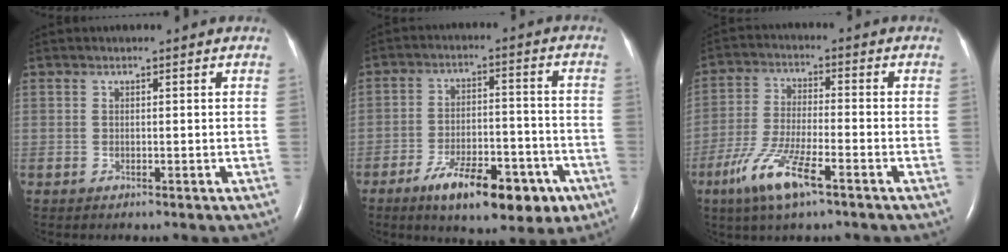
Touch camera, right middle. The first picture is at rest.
{"total": 13.7, "force": [-7.9, 5.0, 10.0], "torque": [-0.147, 0.005, -0.113]}
{"total": 9.8, "force": [-5.6, 1.6, 7.9], "torque": [-0.167, -0.017, -0.103]}